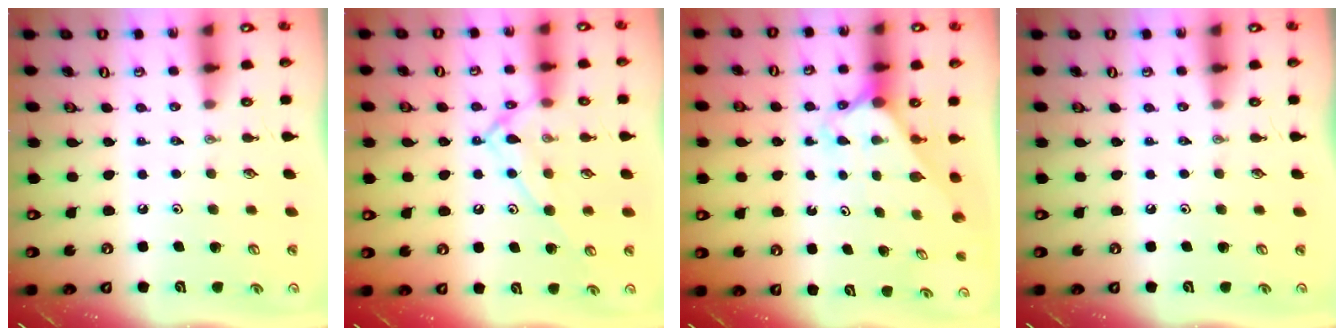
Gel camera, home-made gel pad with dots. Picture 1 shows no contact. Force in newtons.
{"total": 13.7, "press": 13.7, "slide": 0.9}
{"total": 2.2, "press": 2.2, "slide": 0.2}
{"total": 0.0}